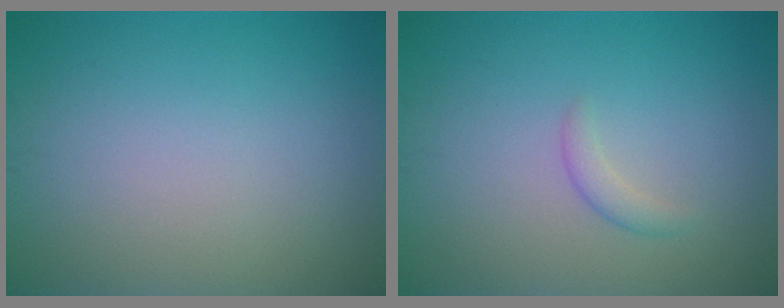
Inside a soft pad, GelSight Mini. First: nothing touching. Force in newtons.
{"total": 1.1, "press": 1.1, "slide": 0.0}